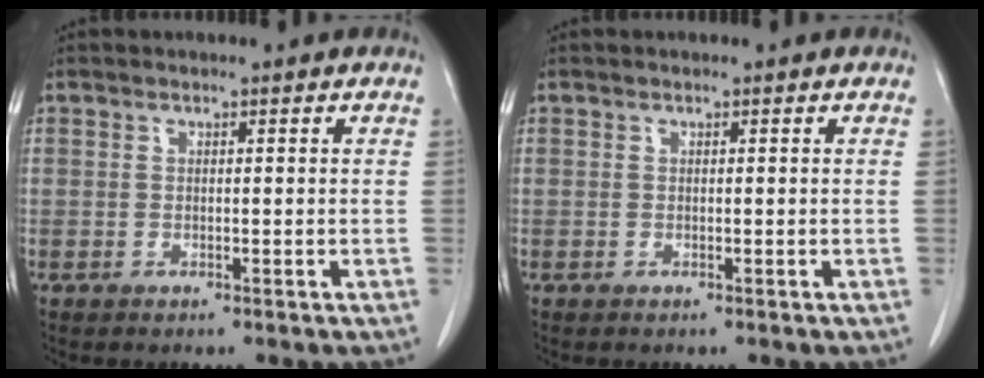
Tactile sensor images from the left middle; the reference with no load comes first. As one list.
[{"total": 0.0}]